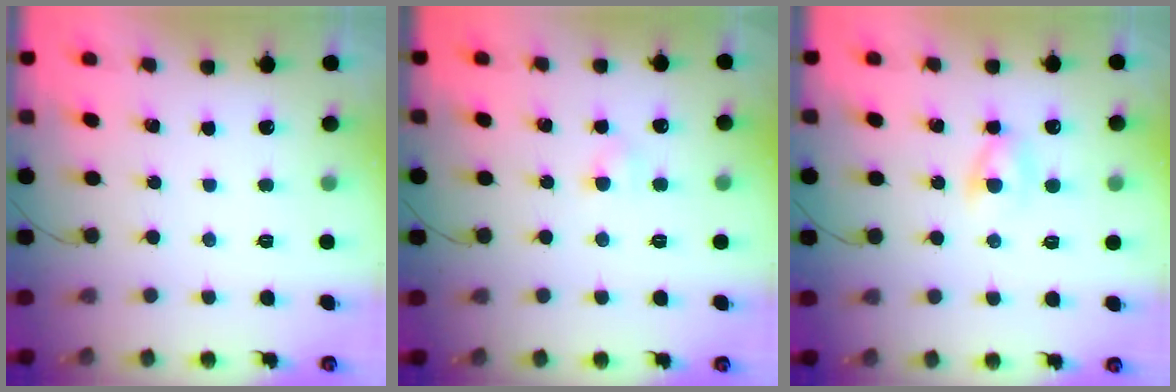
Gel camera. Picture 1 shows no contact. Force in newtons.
{"total": 3.5, "press": 3.3, "slide": 1.0}
{"total": 2.2, "press": 2.0, "slide": 0.9}